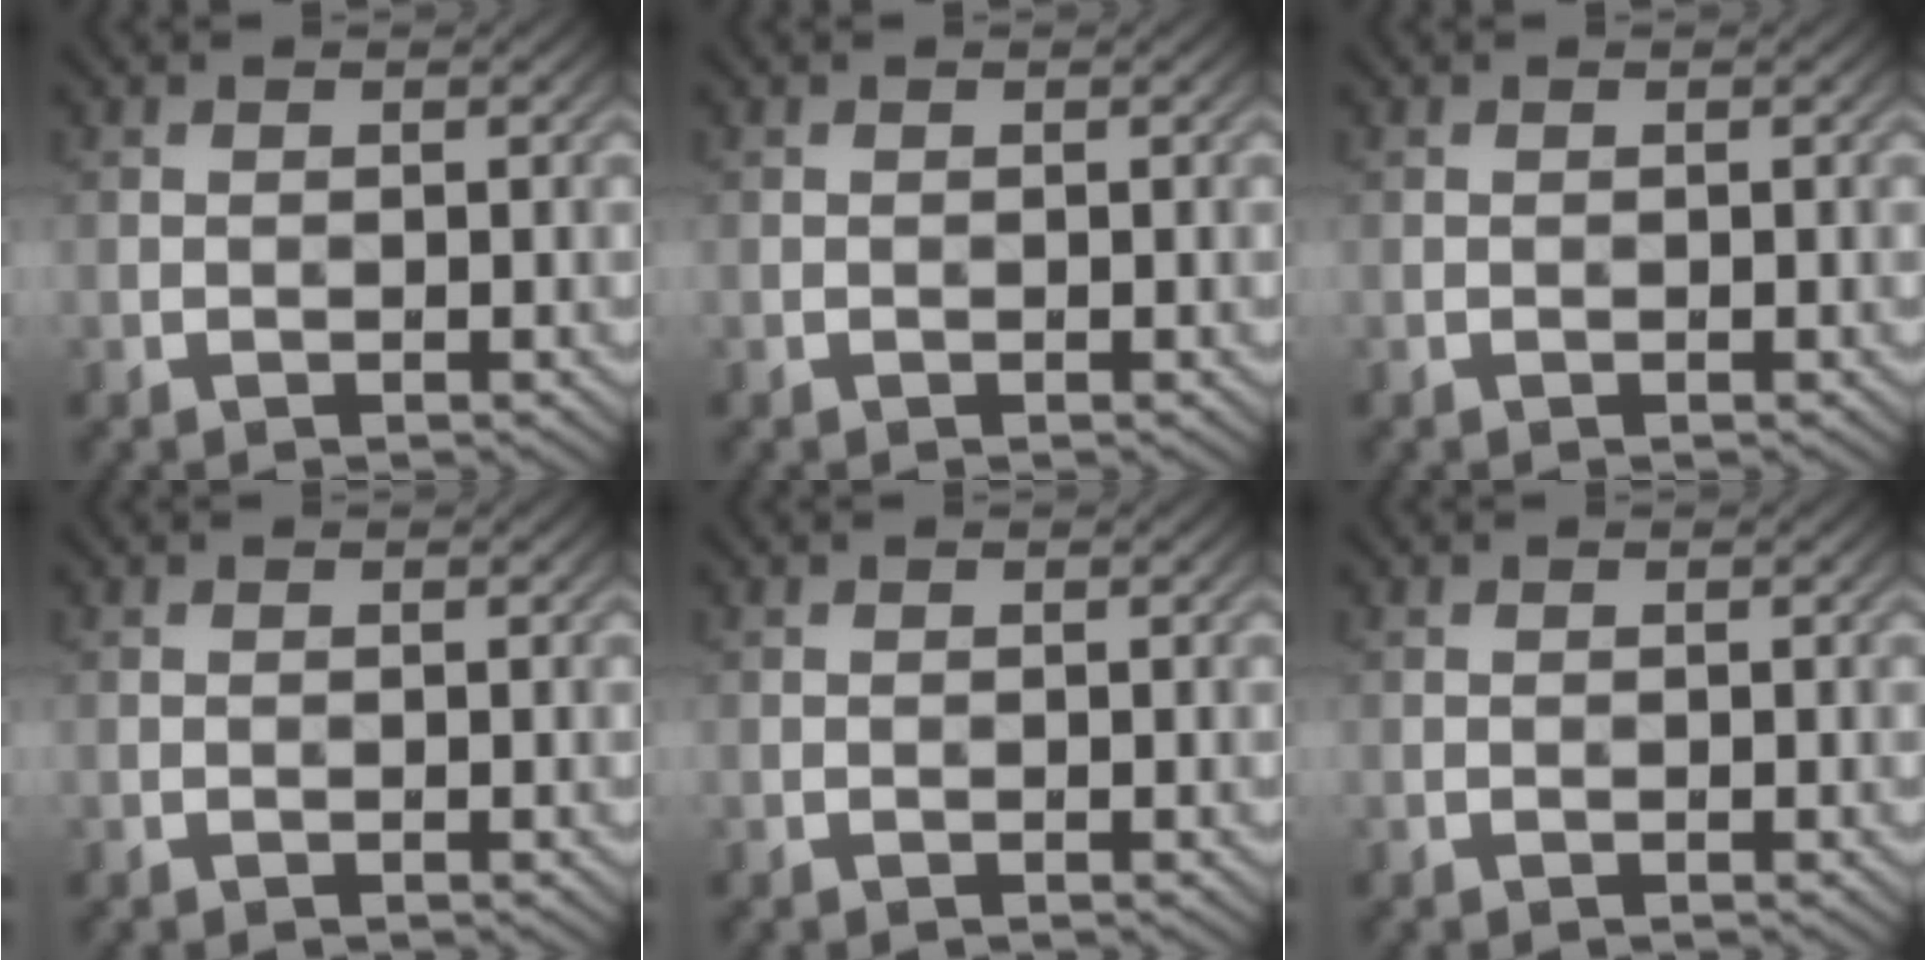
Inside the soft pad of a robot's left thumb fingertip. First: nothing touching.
{"total": 0.0}
{"total": 0.0}
{"total": 0.0}
{"total": 0.0}
{"total": 0.0}